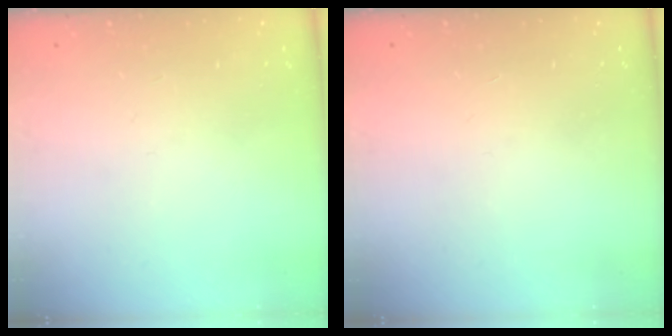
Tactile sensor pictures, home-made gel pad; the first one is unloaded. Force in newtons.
{"total": 1.6, "press": 1.6, "slide": 0.1}